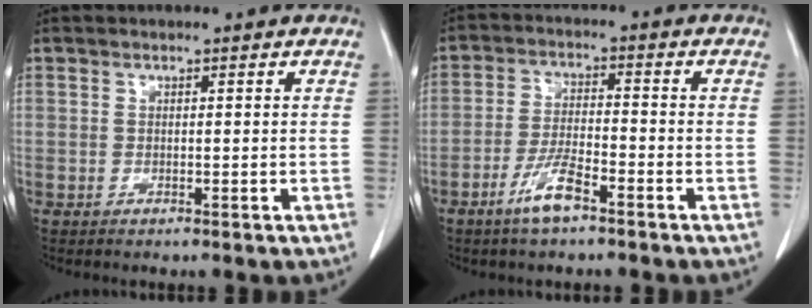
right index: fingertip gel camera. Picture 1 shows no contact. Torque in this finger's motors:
{"motor_torque": [0.80, -0.79, 0.17, 0.06]}